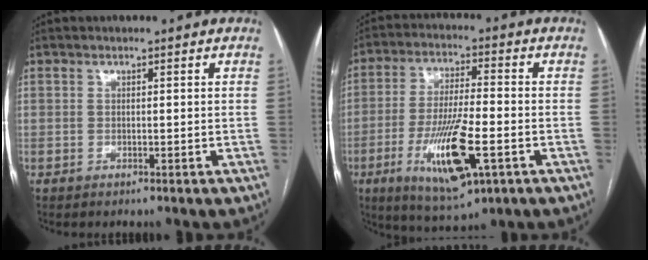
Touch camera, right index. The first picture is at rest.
{"total": 14.0, "force": [-5.0, 2.8, 12.8], "torque": [-0.245, -0.020, -0.078]}